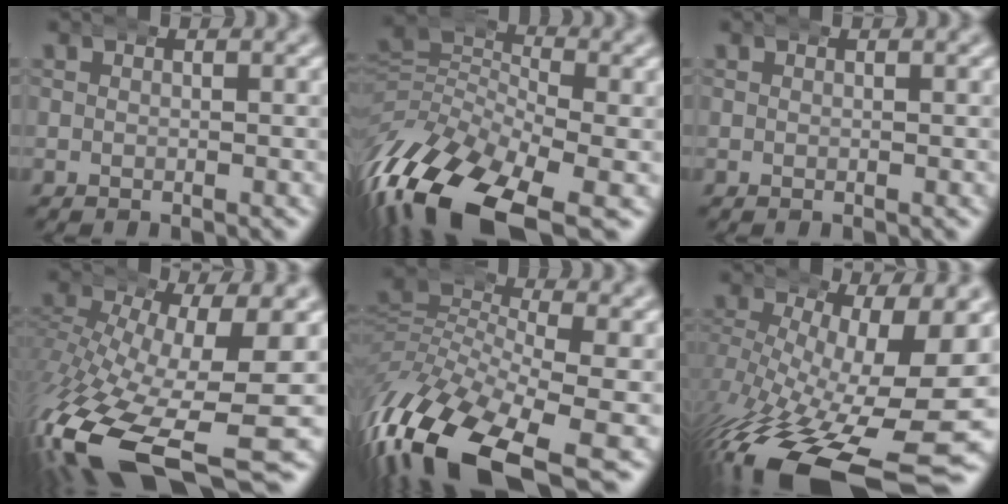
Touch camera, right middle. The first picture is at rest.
{"total": 11.4, "force": [-4.8, 7.2, 7.5], "torque": [-0.166, -0.040, -0.068]}
{"total": 0.0}
{"total": 11.6, "force": [-5.5, 4.5, 9.2], "torque": [-0.206, -0.060, -0.055]}
{"total": 11.4, "force": [-4.7, 6.5, 8.1], "torque": [-0.188, -0.046, -0.059]}
{"total": 11.7, "force": [-5.1, 4.3, 9.6], "torque": [-0.175, -0.046, -0.053]}